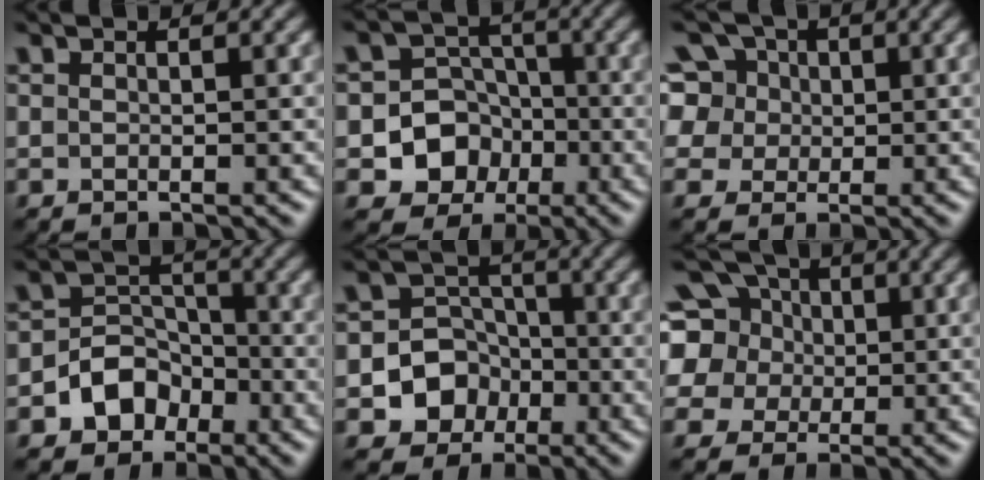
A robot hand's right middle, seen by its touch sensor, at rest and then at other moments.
{"total": 6.9, "force": [-2.3, 6.2, 1.9], "torque": [-0.013, 0.009, -0.066]}
{"total": 10.4, "force": [4.8, 8.3, 4.0], "torque": [-0.113, 0.033, 0.071]}
{"total": 4.4, "force": [-2.3, 3.4, 1.5], "torque": [-0.007, 0.004, -0.047]}
{"total": 6.4, "force": [-2.5, 5.7, 1.4], "torque": [-0.005, 0.009, -0.065]}
{"total": 10.1, "force": [3.6, 8.5, 4.0], "torque": [-0.111, 0.031, 0.056]}